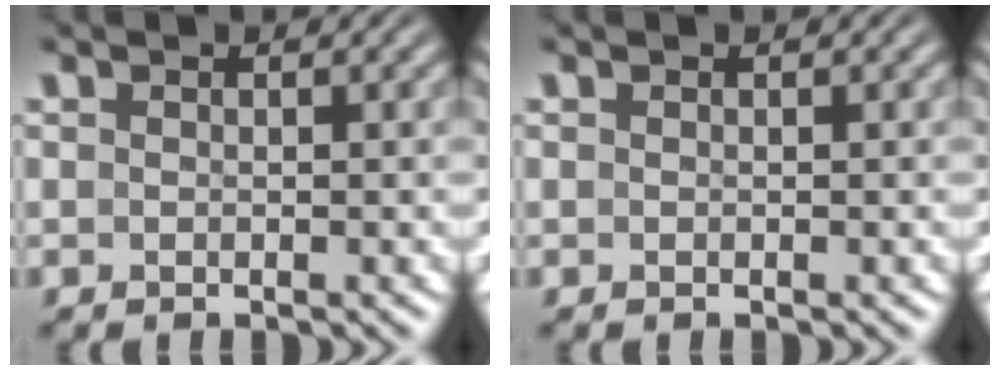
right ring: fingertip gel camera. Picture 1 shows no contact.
{"total": 0.0}